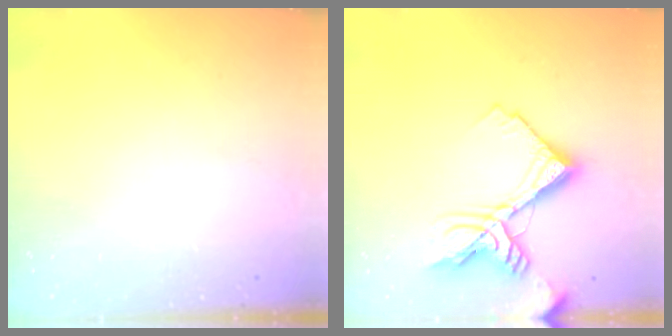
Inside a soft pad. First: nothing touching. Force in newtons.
{"total": 15.1, "press": 14.9, "slide": 1.9}